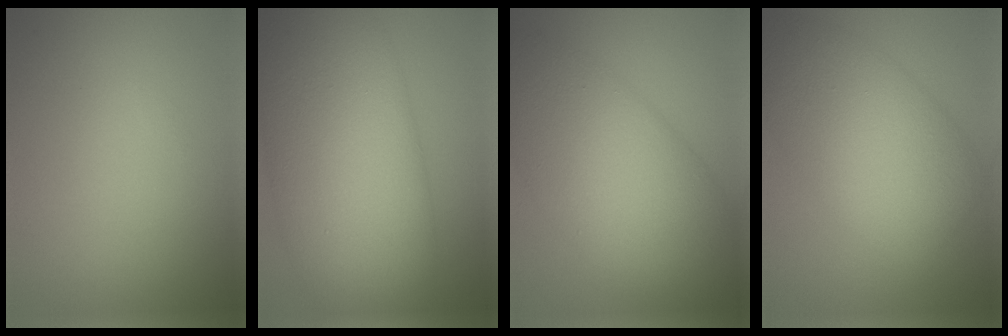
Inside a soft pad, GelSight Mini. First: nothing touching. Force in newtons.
{"total": 14.5, "press": 14.5, "slide": 0.1}
{"total": 10.8, "press": 10.8, "slide": 0.2}
{"total": 9.3, "press": 9.3, "slide": 0.6}